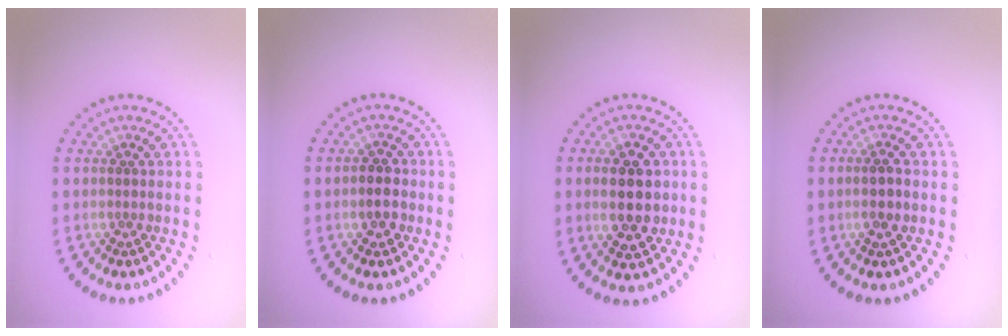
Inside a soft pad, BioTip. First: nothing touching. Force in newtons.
{"total": 2.0, "press": 2.0, "slide": 0.4}
{"total": 5.1, "press": 5.1, "slide": 0.2}
{"total": 1.5, "press": 1.3, "slide": 0.6}